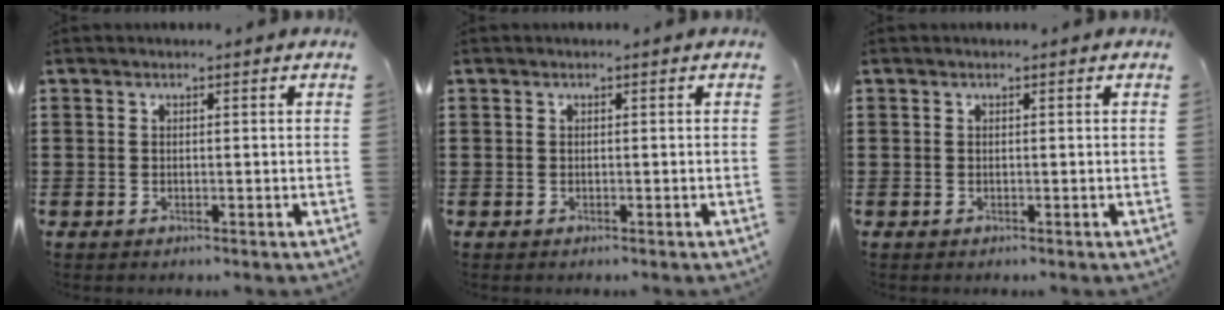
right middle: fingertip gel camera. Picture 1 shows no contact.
{"total": 0.0}
{"total": 0.0}